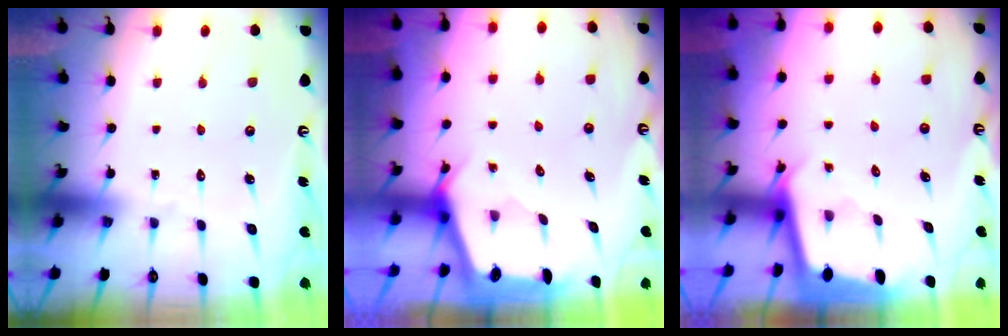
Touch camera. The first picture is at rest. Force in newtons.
{"total": 2.4, "press": 2.4, "slide": 0.3}
{"total": 1.8, "press": 1.8, "slide": 0.1}